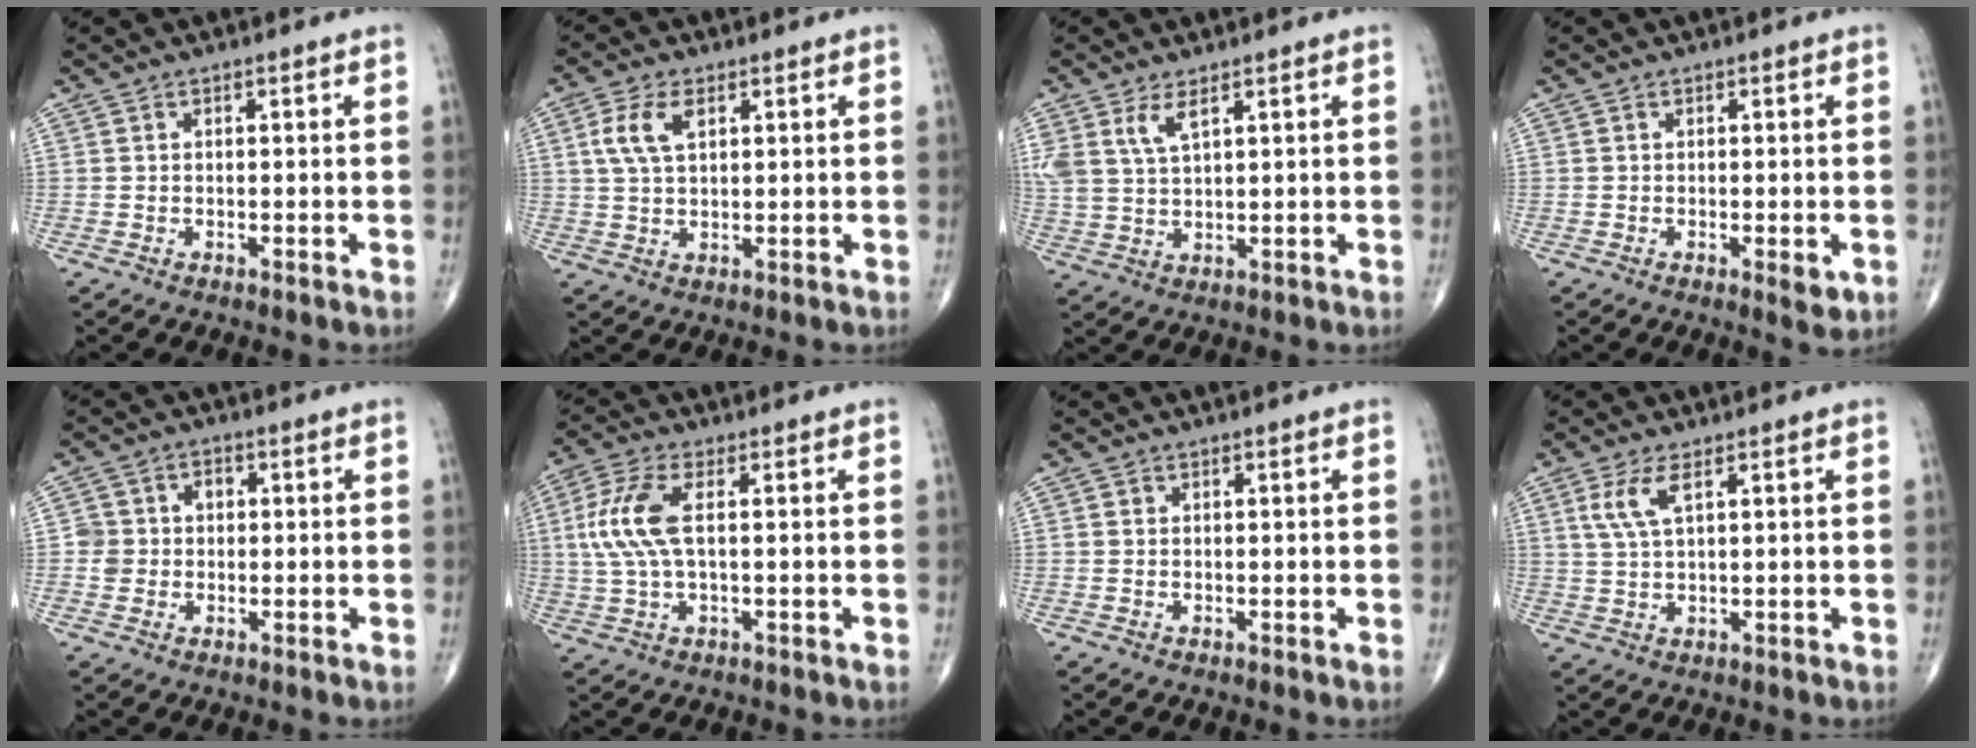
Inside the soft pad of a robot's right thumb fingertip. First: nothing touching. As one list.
[{"total": 6.1, "force": [2.1, 3.2, 4.8], "torque": [-0.106, 0.003, 0.042]}, {"total": 5.4, "force": [3.0, 2.2, 4.0], "torque": [-0.085, -0.009, 0.070]}, {"total": 2.4, "force": [-0.6, 0.8, 2.2], "torque": [-0.026, -0.006, -0.007]}, {"total": 4.5, "force": [0.1, 4.3, 1.4], "torque": [0.001, 0.016, -0.002]}, {"total": 9.1, "force": [1.2, 3.7, 8.2], "torque": [-0.204, 0.013, 0.024]}, {"total": 0.0}, {"total": 4.8, "force": [2.2, 1.4, 4.1], "torque": [-0.096, -0.003, 0.052]}]